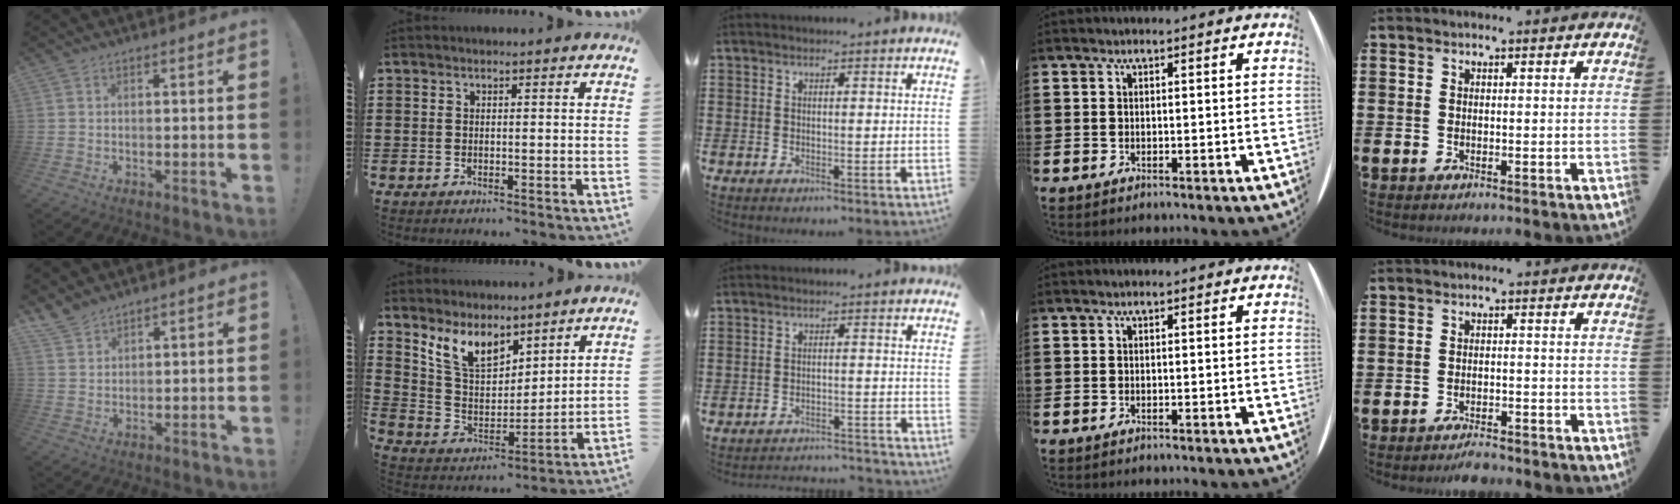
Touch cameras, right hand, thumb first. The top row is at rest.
{"thumb": {"total": 4.7, "force": [4.2, 1.8, 1.2], "torque": [-0.021, -0.028, 0.080]}, "index": {"total": 8.4, "force": [6.3, 4.1, 3.7], "torque": [-0.102, -0.013, 0.118]}, "middle": {"total": 2.9, "force": [-2.8, 0.0, 0.2], "torque": [-0.010, -0.001, -0.059]}, "little": {"total": 2.0, "force": [-2.0, 0.1, 0.4], "torque": [-0.011, 0.004, -0.040]}}